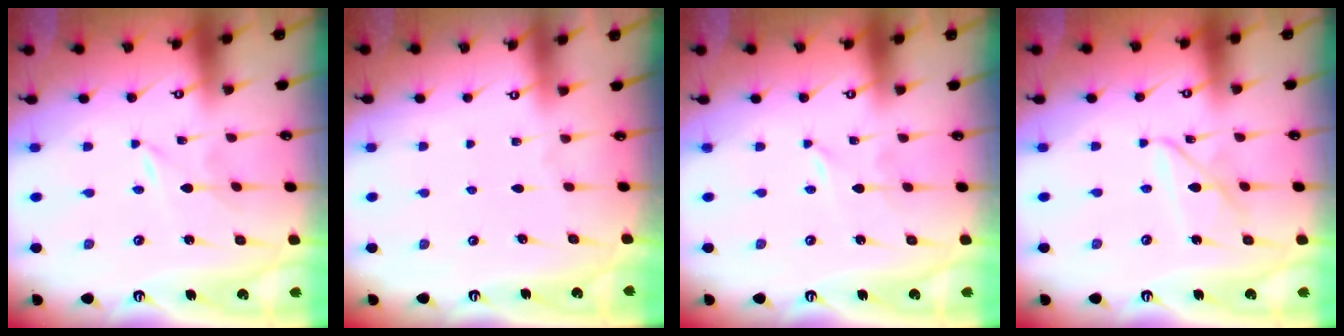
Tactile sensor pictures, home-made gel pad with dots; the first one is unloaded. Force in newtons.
{"total": 0.0}
{"total": 0.0}
{"total": 6.7, "press": 6.7, "slide": 0.4}